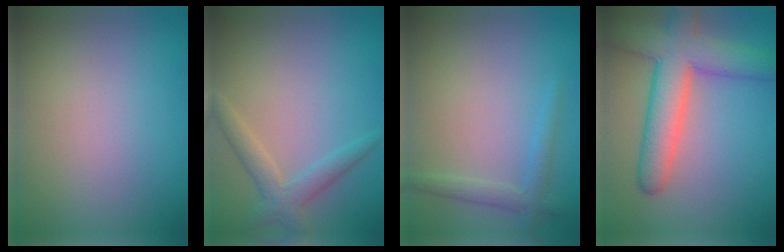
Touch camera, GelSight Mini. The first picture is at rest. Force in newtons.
{"total": 2.6, "press": 2.6, "slide": 0.2}
{"total": 1.2, "press": 1.2, "slide": 0.1}
{"total": 7.7, "press": 7.7, "slide": 0.5}